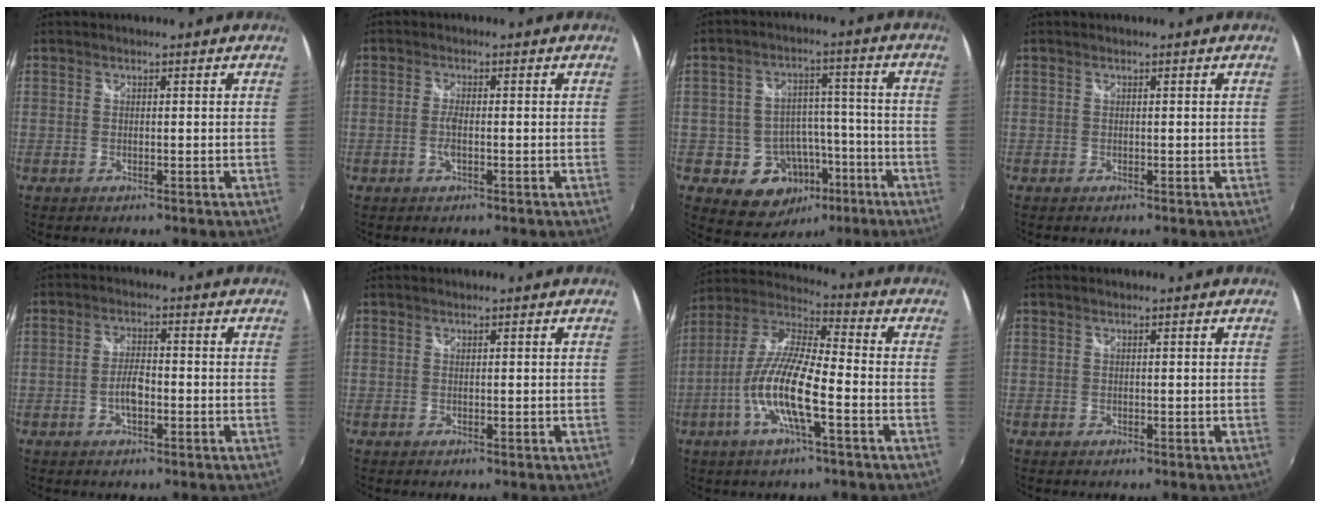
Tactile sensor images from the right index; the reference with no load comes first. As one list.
[{"total": 2.3, "force": [-0.6, 0.4, 2.2], "torque": [-0.047, -0.002, -0.012]}, {"total": 11.6, "force": [-5.4, 9.3, 4.5], "torque": [-0.092, 0.031, -0.057]}, {"total": 0.0}, {"total": 4.1, "force": [-1.5, 1.6, 3.5], "torque": [-0.071, 0.004, -0.027]}, {"total": 0.0}, {"total": 13.6, "force": [-4.9, 2.8, 12.4], "torque": [-0.250, -0.007, -0.098]}, {"total": 0.0}]